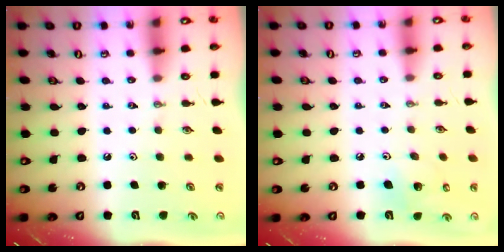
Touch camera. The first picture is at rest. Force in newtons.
{"total": 6.4, "press": 6.3, "slide": 1.1}